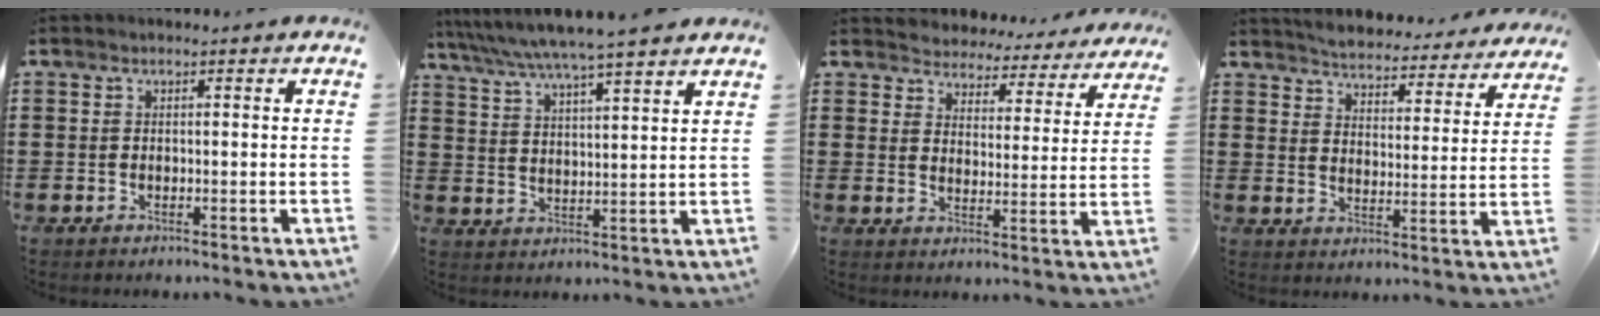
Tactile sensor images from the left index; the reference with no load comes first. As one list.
[{"total": 6.1, "force": [5.4, -0.8, 2.6], "torque": [-0.072, -0.033, 0.091]}, {"total": 4.5, "force": [4.5, 0.3, -0.6], "torque": [-0.017, -0.037, 0.075]}, {"total": 4.3, "force": [4.3, -0.1, 0.2], "torque": [-0.030, -0.039, 0.069]}]